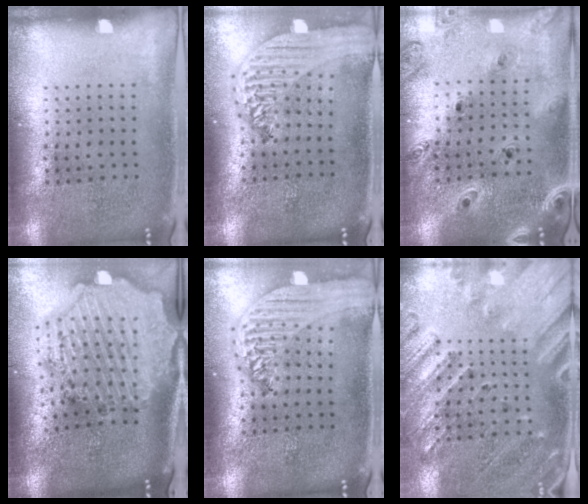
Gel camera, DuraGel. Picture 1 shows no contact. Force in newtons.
{"total": 2.4, "press": 2.1, "slide": 1.2}
{"total": 1.3, "press": 1.3, "slide": 0.2}
{"total": 3.9, "press": 3.2, "slide": 2.2}
{"total": 2.2, "press": 2.0, "slide": 1.0}
{"total": 2.4, "press": 2.0, "slide": 1.4}